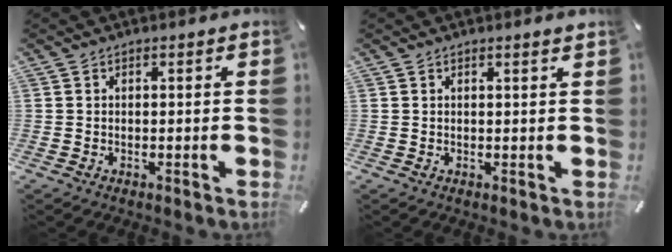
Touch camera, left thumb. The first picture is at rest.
{"total": 0.9, "force": [0.7, -0.1, 0.5], "torque": [-0.009, -0.002, 0.013]}